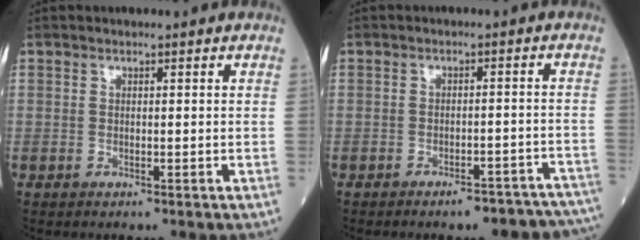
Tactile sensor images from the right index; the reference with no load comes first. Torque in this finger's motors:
{"motor_torque": [-0.08, -0.53, 0.11, 0.02]}